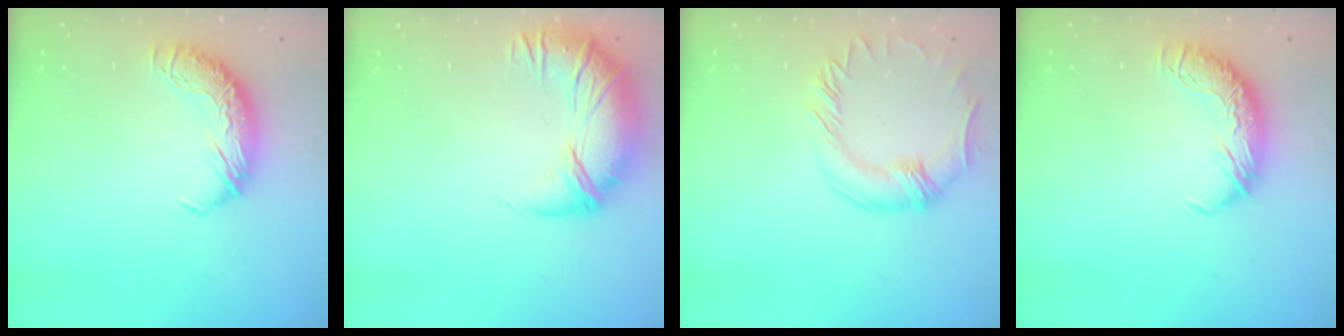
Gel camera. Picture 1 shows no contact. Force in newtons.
{"total": 2.7, "press": 1.3, "slide": 2.3}
{"total": 1.5, "press": 1.3, "slide": 0.6}
{"total": 0.0}